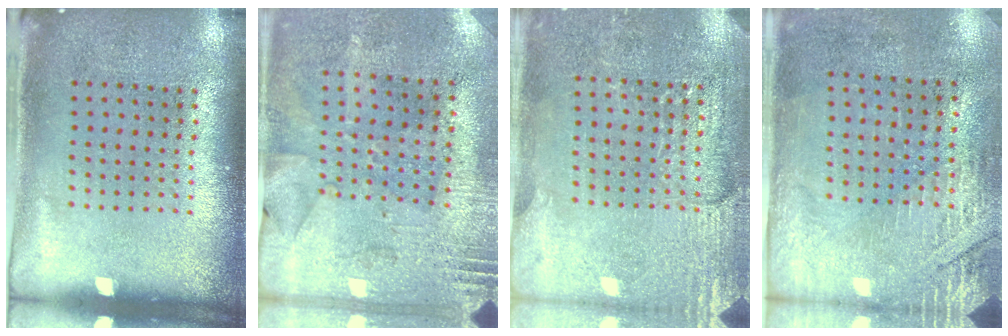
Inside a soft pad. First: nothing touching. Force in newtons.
{"total": 2.8, "press": 2.2, "slide": 1.7}
{"total": 2.9, "press": 2.9, "slide": 0.2}
{"total": 2.9, "press": 2.5, "slide": 1.5}